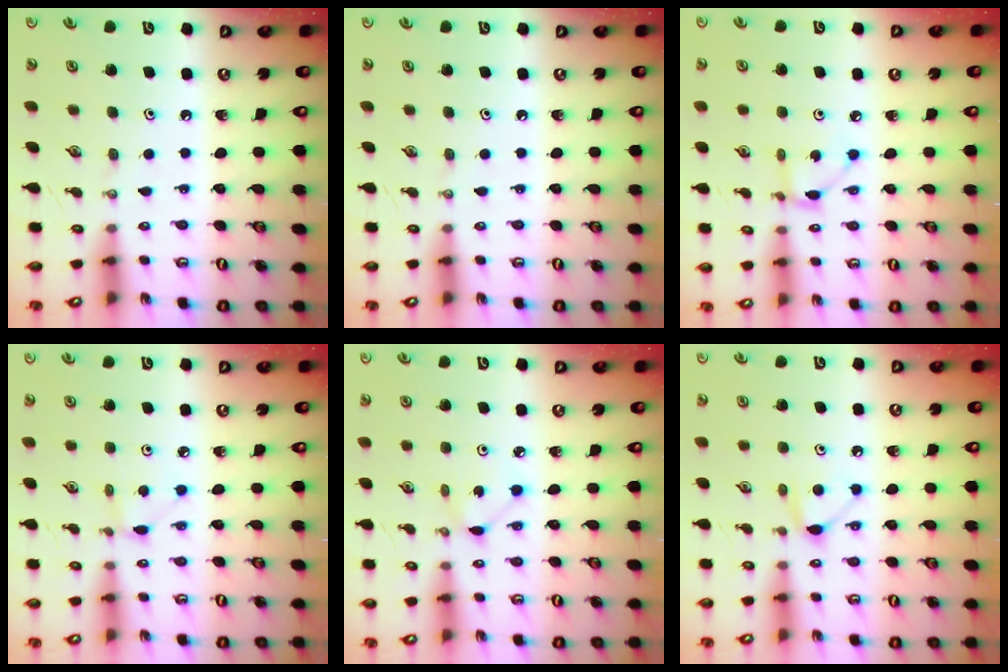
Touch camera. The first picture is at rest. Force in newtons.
{"total": 0.0}
{"total": 2.6, "press": 2.6, "slide": 0.2}
{"total": 2.8, "press": 2.8, "slide": 0.3}
{"total": 3.1, "press": 3.1, "slide": 0.2}
{"total": 6.5, "press": 6.4, "slide": 0.9}